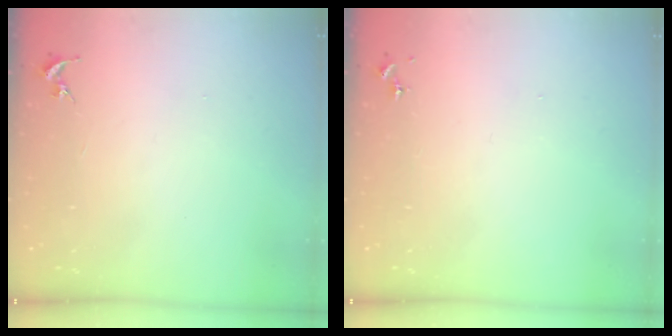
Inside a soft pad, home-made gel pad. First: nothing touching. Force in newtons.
{"total": 0.0}